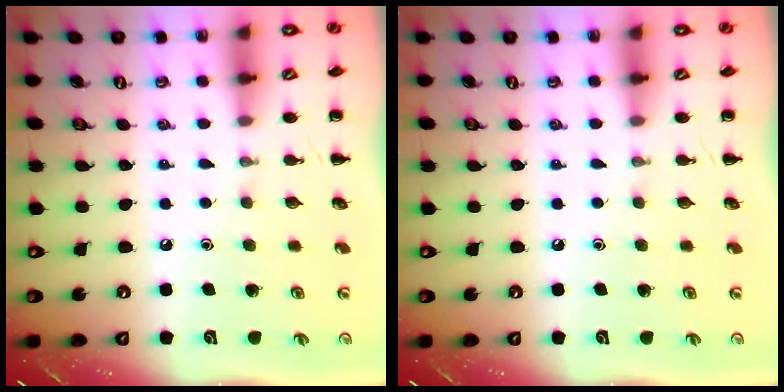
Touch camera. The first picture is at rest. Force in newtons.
{"total": 0.0}